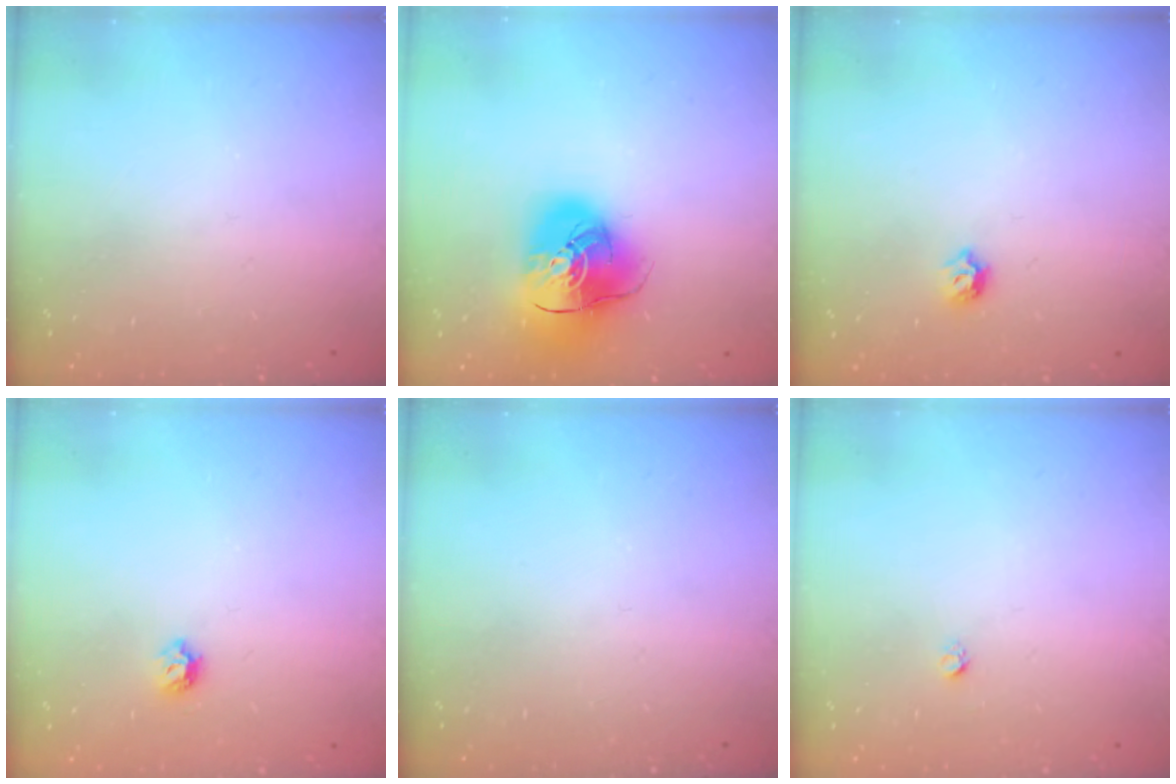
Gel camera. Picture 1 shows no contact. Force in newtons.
{"total": 15.4, "press": 15.2, "slide": 2.3}
{"total": 6.1, "press": 6.0, "slide": 1.1}
{"total": 5.9, "press": 5.8, "slide": 0.9}
{"total": 0.0}
{"total": 1.6, "press": 1.5, "slide": 0.1}